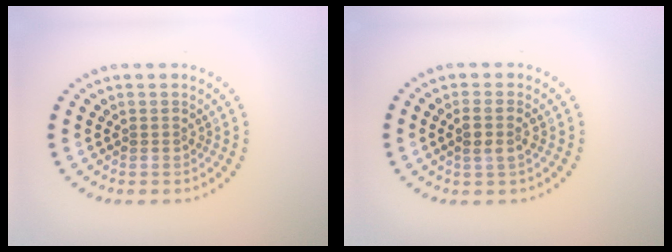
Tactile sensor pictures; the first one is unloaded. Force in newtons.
{"total": 1.9, "press": 1.6, "slide": 1.0}